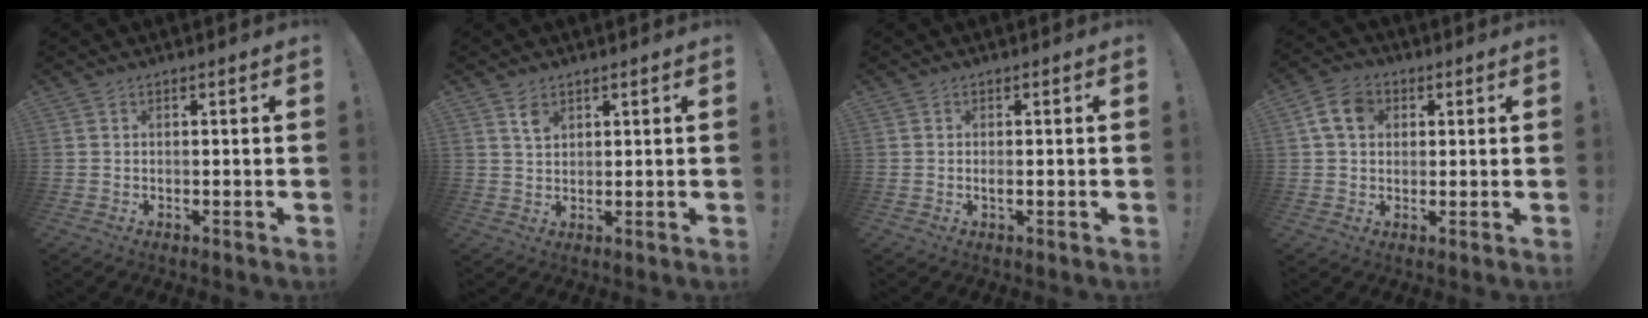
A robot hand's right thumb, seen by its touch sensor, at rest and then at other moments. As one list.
[{"total": 3.6, "force": [2.3, 2.0, 2.0], "torque": [-0.027, -0.012, 0.040]}, {"total": 0.9, "force": [-0.1, 0.1, 0.9], "torque": [-0.009, -0.006, -0.004]}, {"total": 8.7, "force": [2.7, 6.6, 4.9], "torque": [-0.084, 0.005, 0.053]}]